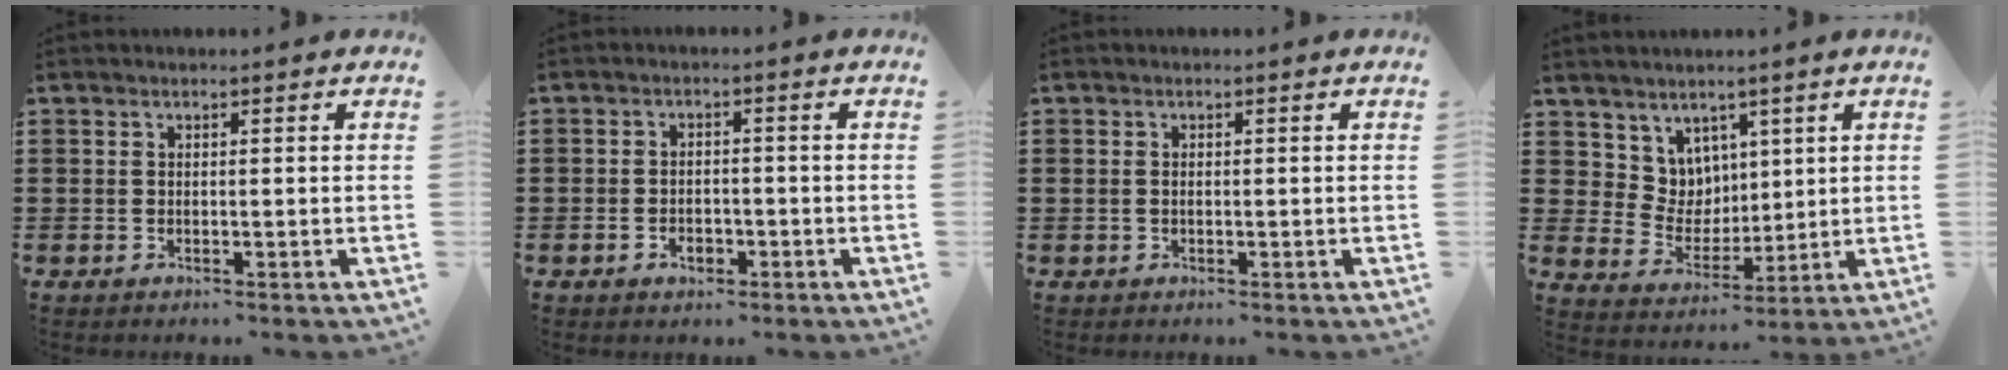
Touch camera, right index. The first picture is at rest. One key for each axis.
{"total": 2.4, "fx": -1.2, "fy": 1.6, "fz": 1.5, "tx": -0.029, "ty": 0.002, "tz": -0.022}
{"total": 0.6, "fx": 0.0, "fy": 0.4, "fz": 0.4, "tx": -0.010, "ty": 0.001, "tz": 0.000}
{"total": 6.6, "fx": 4.0, "fy": 5.2, "fz": 0.6, "tx": -0.048, "ty": -0.008, "tz": 0.079}